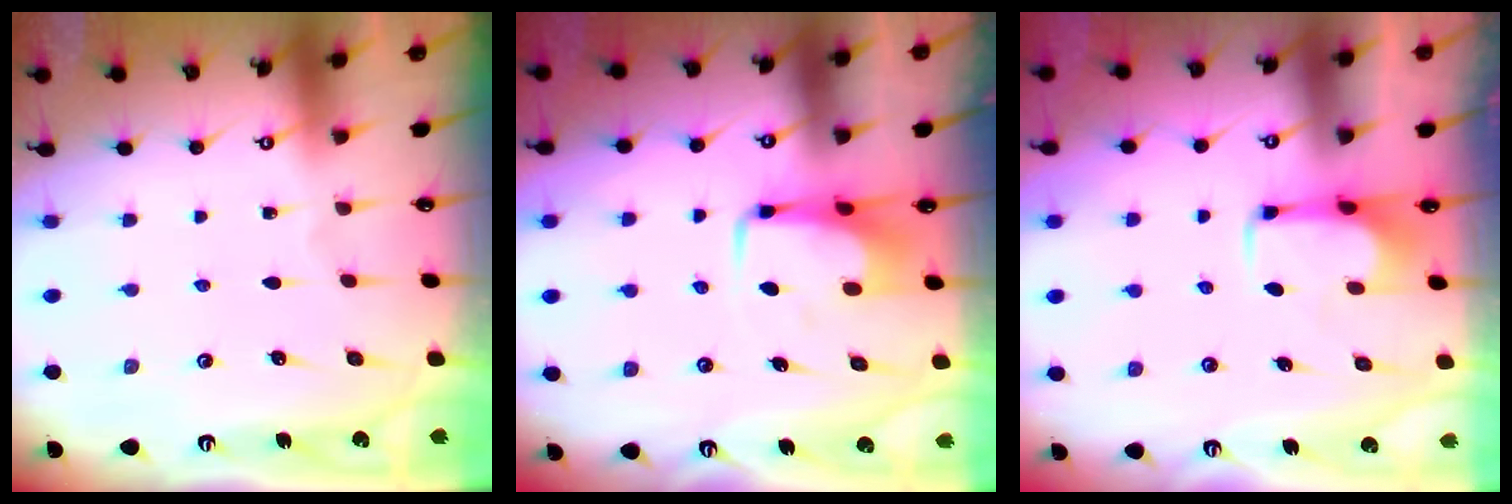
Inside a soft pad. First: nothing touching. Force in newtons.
{"total": 5.4, "press": 5.3, "slide": 0.8}
{"total": 1.9, "press": 1.8, "slide": 0.4}